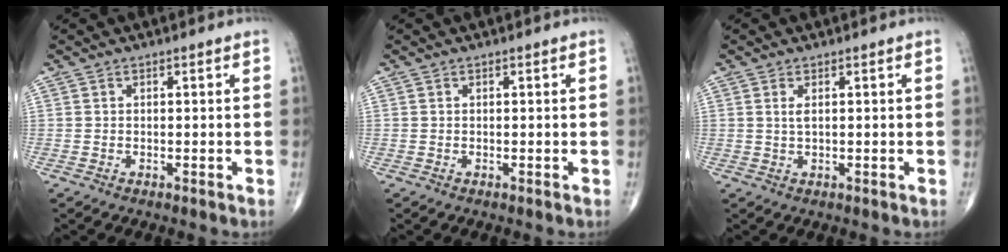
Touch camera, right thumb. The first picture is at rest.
{"total": 0.0}
{"total": 1.5, "force": [0.5, 0.4, 1.3], "torque": [-0.029, -0.001, 0.013]}